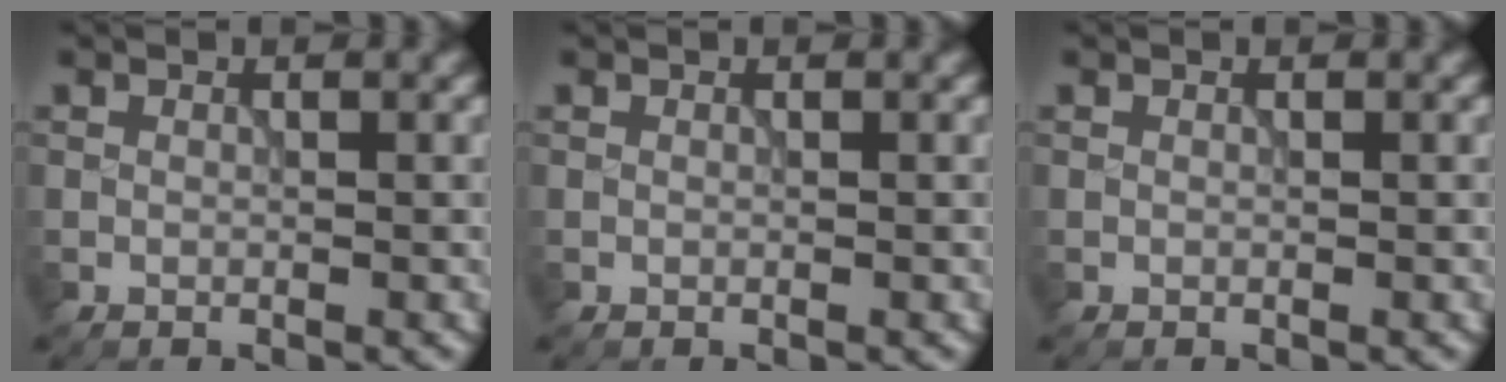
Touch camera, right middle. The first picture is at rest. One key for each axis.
{"total": 0.0}
{"total": 0.0}